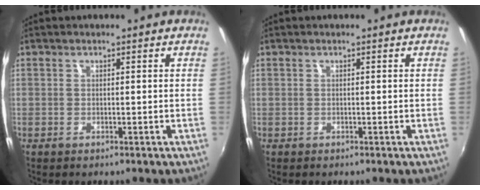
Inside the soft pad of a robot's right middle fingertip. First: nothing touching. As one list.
[{"total": 0.0}]